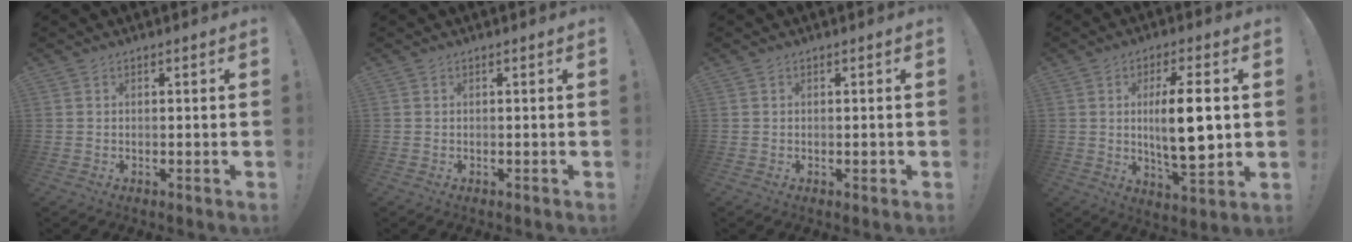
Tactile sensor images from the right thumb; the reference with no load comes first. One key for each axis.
{"total": 0.0}
{"total": 0.8, "fx": -0.1, "fy": 0.5, "fz": 0.6, "tx": -0.005, "ty": 0.000, "tz": -0.004}
{"total": 14.4, "fx": 1.3, "fy": 3.9, "fz": 13.8, "tx": -0.240, "ty": -0.014, "tz": 0.009}